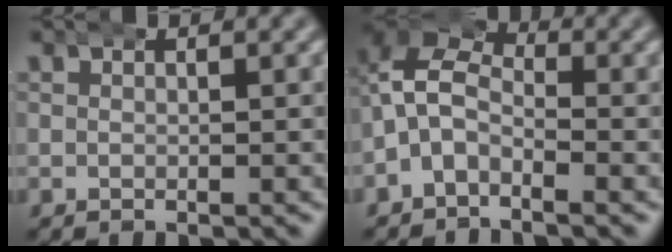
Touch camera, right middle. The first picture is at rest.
{"total": 7.6, "force": [0.3, 6.4, 4.1], "torque": [-0.081, -0.001, -0.019]}